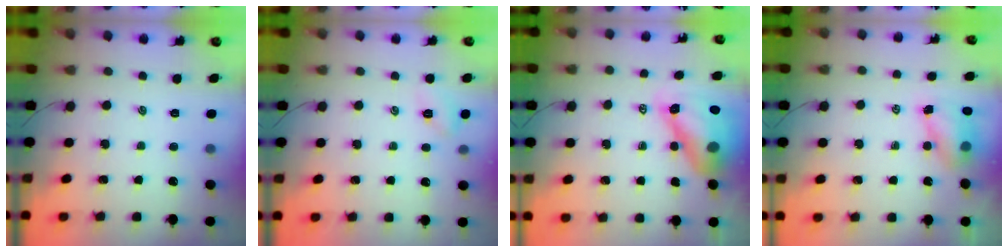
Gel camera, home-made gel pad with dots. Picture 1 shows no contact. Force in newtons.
{"total": 5.1, "press": 4.9, "slide": 1.4}
{"total": 13.0, "press": 12.3, "slide": 4.3}
{"total": 6.0, "press": 5.9, "slide": 0.7}